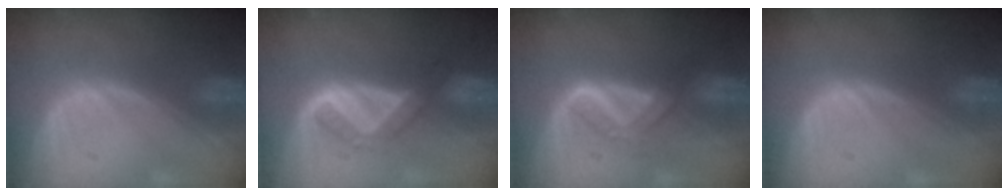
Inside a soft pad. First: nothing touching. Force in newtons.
{"total": 5.2, "press": 4.4, "slide": 2.9}
{"total": 4.0, "press": 4.0, "slide": 0.5}
{"total": 0.0}